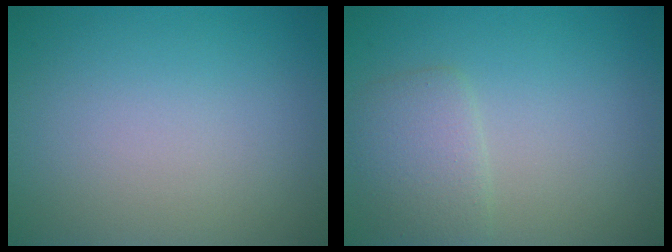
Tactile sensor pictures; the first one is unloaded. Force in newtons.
{"total": 2.7, "press": 2.7, "slide": 0.1}